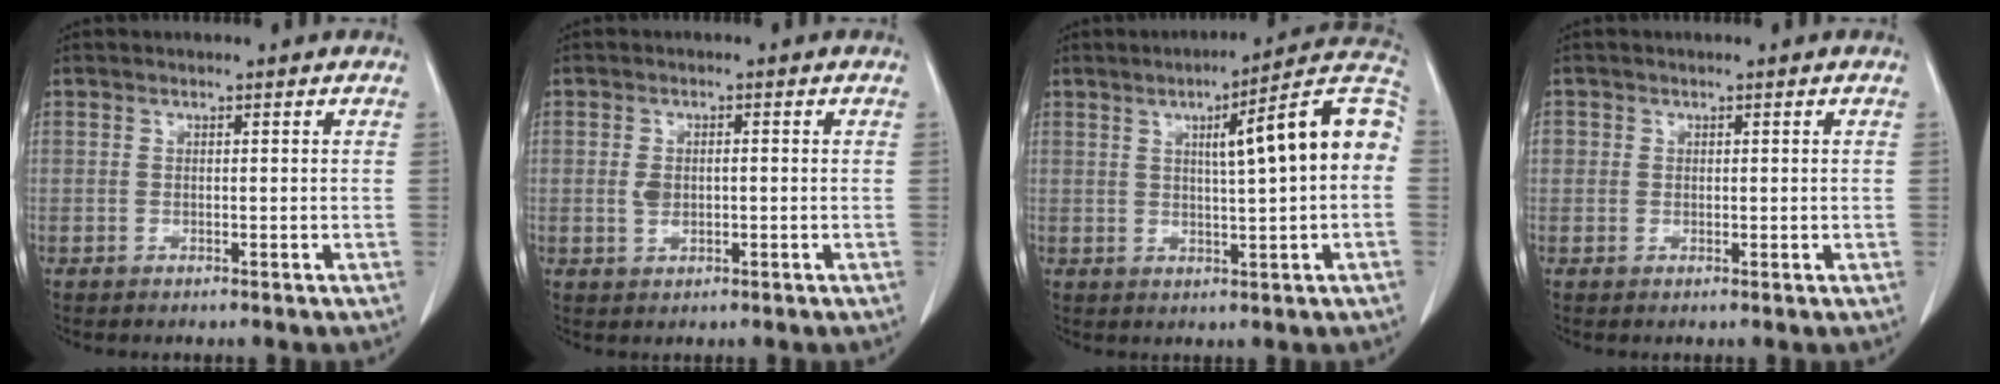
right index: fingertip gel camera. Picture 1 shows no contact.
{"total": 2.5, "force": [-0.2, 1.4, 2.0], "torque": [-0.041, 0.004, 0.001]}
{"total": 13.6, "force": [2.0, 0.7, 13.4], "torque": [-0.181, 0.031, 0.022]}
{"total": 1.6, "force": [0.3, 1.5, 0.5], "torque": [0.001, -0.001, 0.003]}